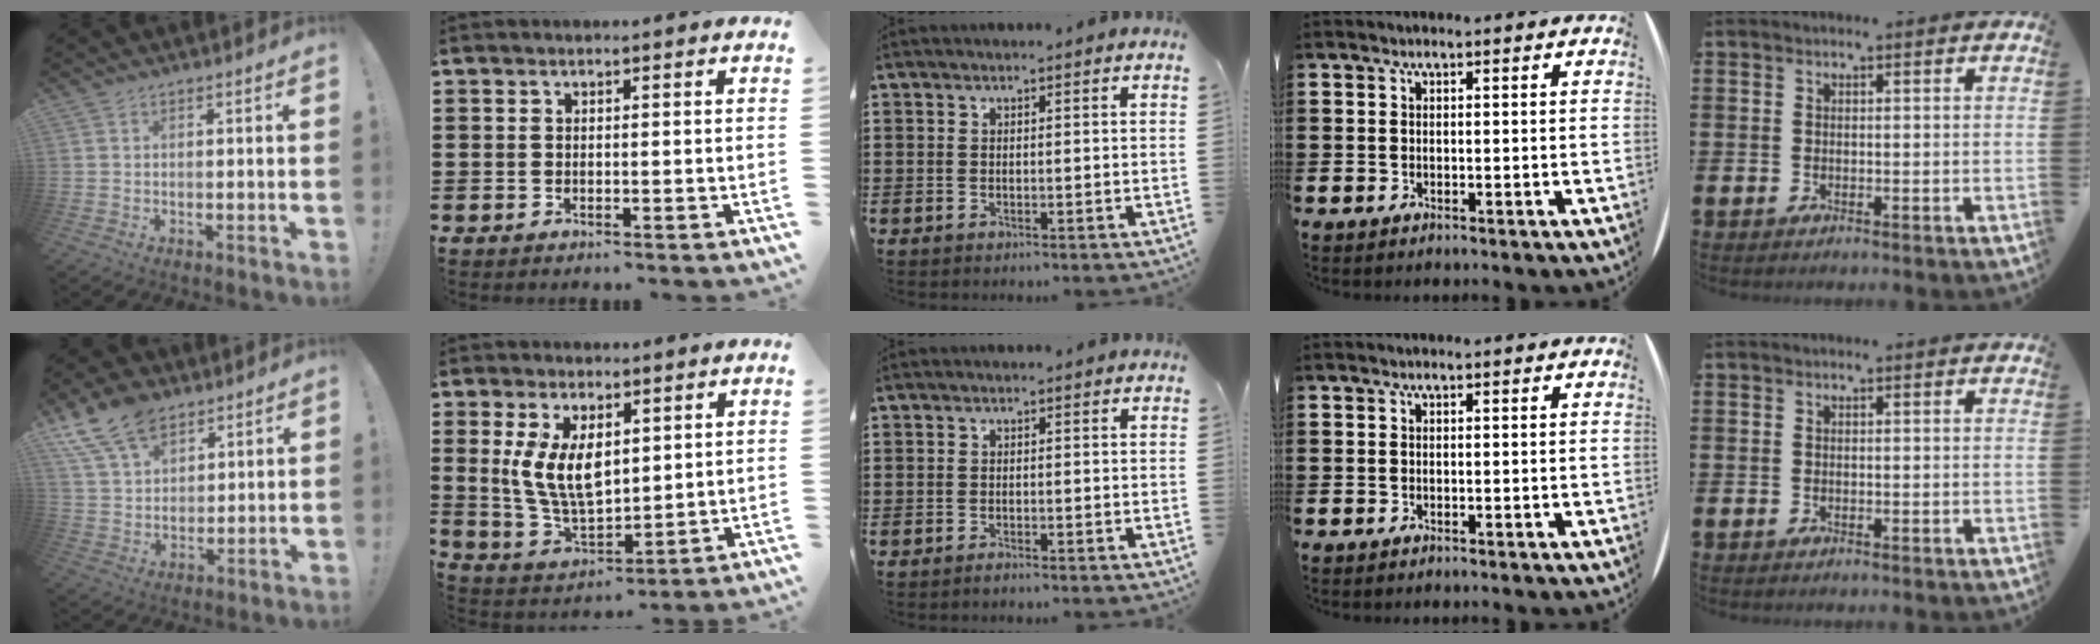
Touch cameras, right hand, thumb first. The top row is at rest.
{"thumb": {"total": 13.7, "force": [8.8, 8.3, 6.5], "torque": [-0.120, -0.042, 0.169]}, "index": {"total": 8.5, "force": [2.5, 4.6, 6.7], "torque": [-0.150, 0.001, 0.045]}, "middle": {"total": 0.7, "force": [-0.6, 0.0, 0.3], "torque": [-0.010, -0.006, -0.010]}}